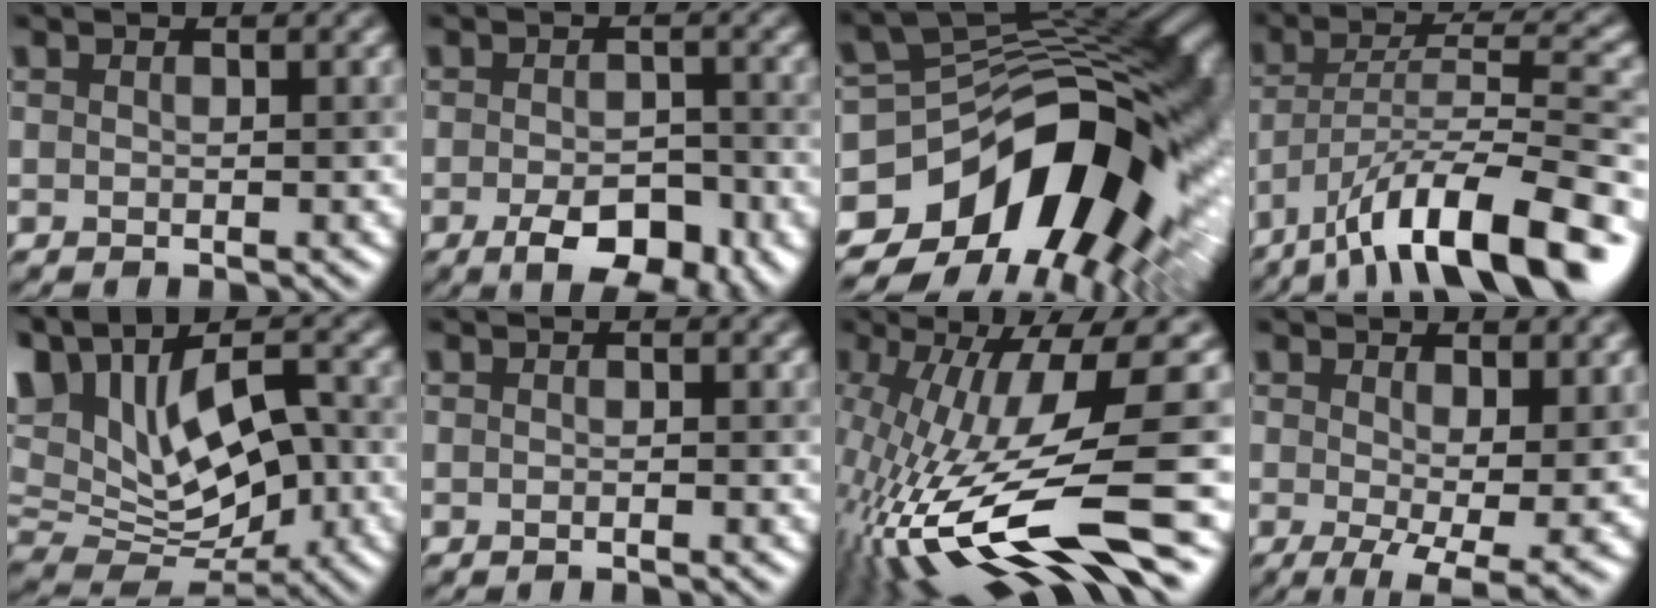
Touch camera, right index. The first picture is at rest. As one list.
[{"total": 5.9, "force": [-2.7, 2.8, 4.5], "torque": [-0.068, -0.003, -0.040]}, {"total": 15.8, "force": [-6.2, 9.2, 11.3], "torque": [-0.153, 0.006, -0.107]}, {"total": 13.0, "force": [-8.5, 3.6, 9.1], "torque": [-0.149, 0.010, -0.151]}, {"total": 13.7, "force": [3.2, 8.7, 10.1], "torque": [-0.205, 0.027, 0.070]}, {"total": 0.6, "force": [-0.2, 0.1, 0.5], "torque": [-0.010, -0.005, -0.007]}, {"total": 15.0, "force": [-3.0, 3.2, 14.3], "torque": [-0.280, -0.001, -0.034]}, {"total": 7.4, "force": [-0.6, 2.5, 6.9], "torque": [-0.108, -0.023, 0.002]}]